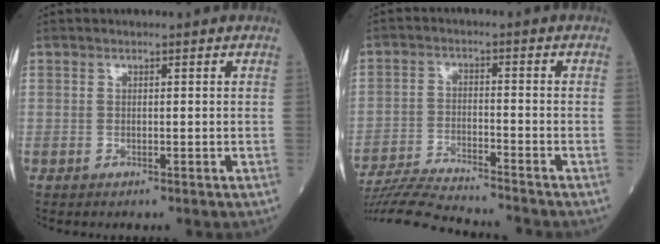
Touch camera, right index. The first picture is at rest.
{"total": 11.8, "force": [-11.3, -0.3, 3.6], "torque": [-0.059, -0.014, -0.192]}